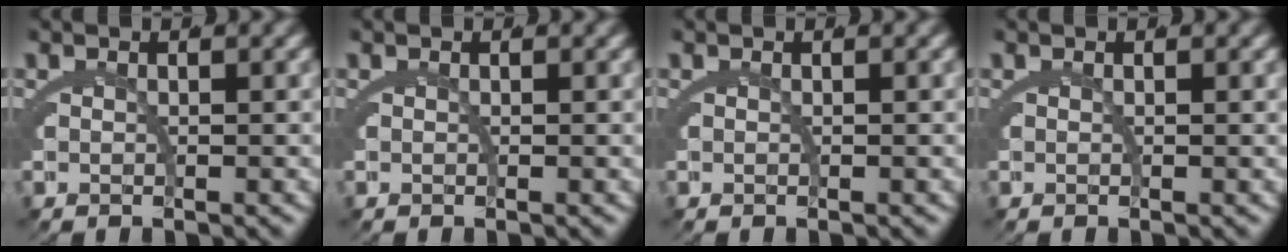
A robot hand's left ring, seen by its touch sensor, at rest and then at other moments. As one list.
[{"total": 0.0}, {"total": 0.0}, {"total": 0.0}]